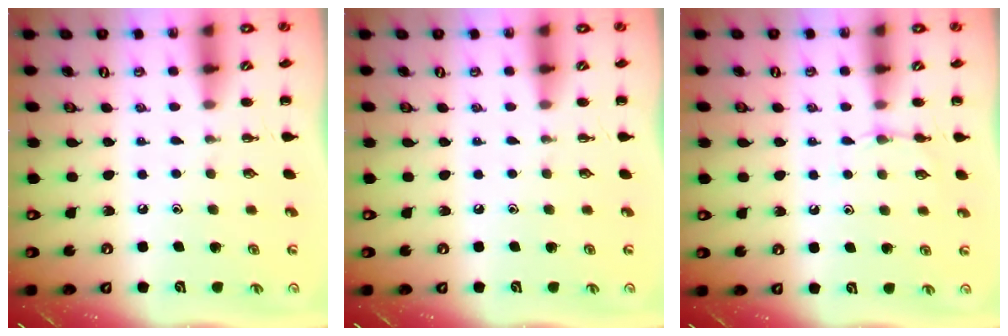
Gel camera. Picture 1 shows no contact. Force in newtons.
{"total": 0.0}
{"total": 3.6, "press": 3.4, "slide": 1.4}